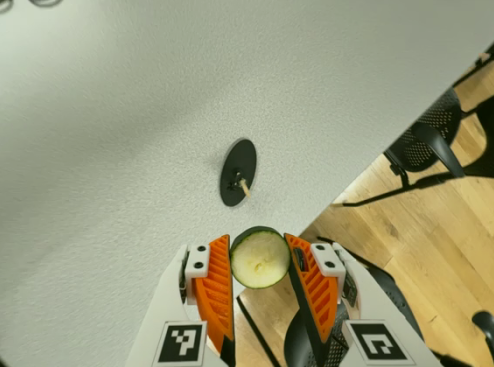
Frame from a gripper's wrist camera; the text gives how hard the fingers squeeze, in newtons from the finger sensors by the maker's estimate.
{"total": 8.2, "left": 8.1, "right": 8.3}